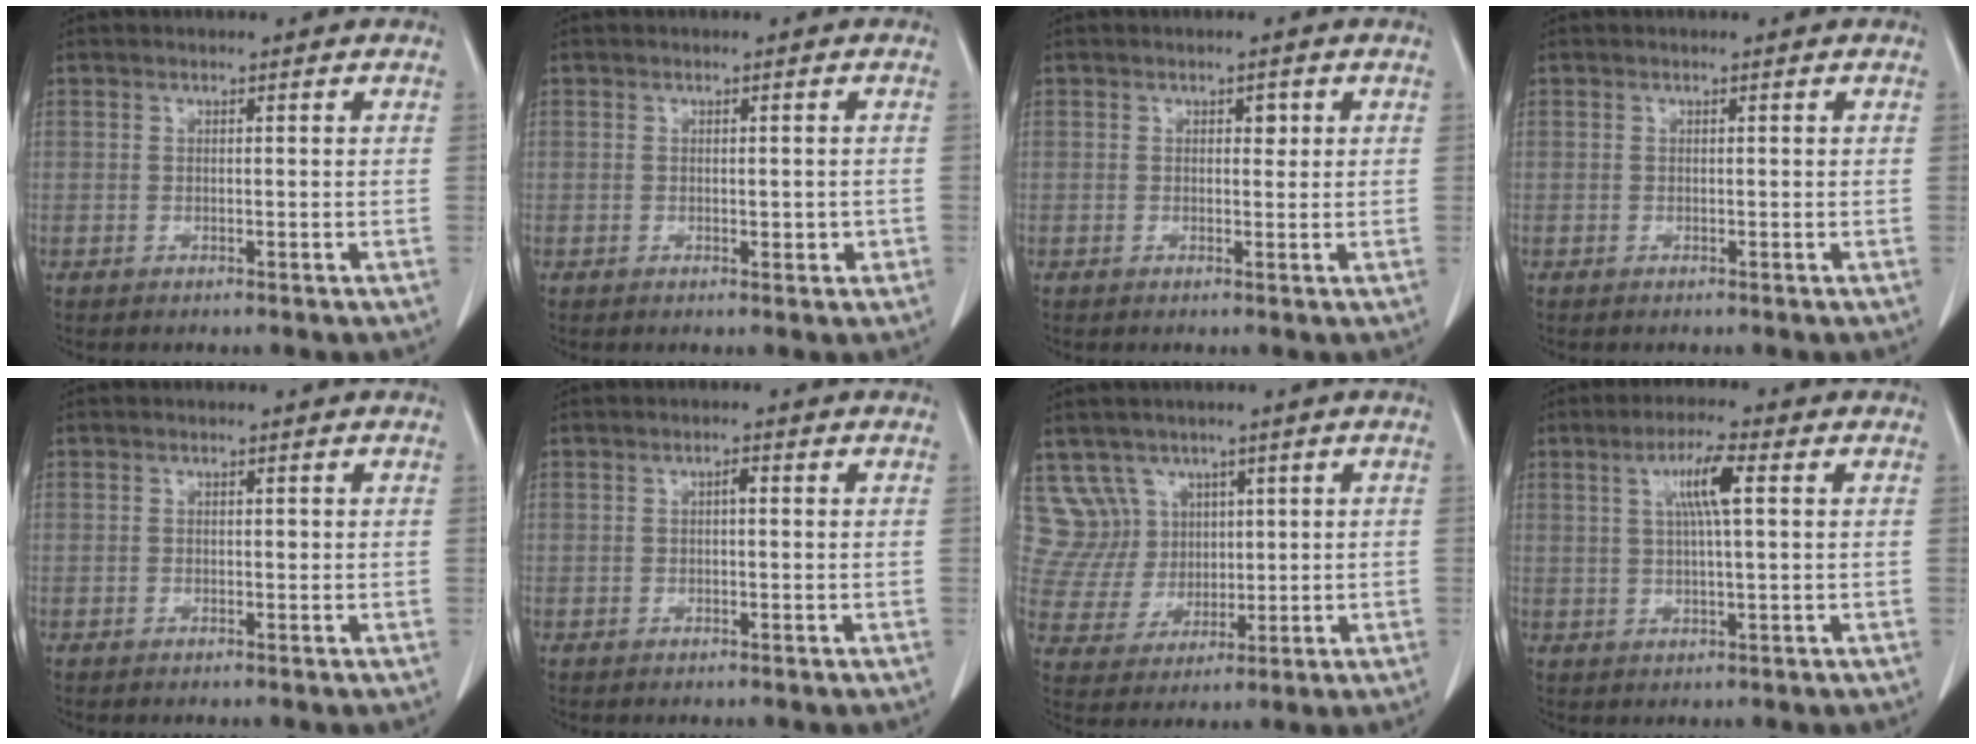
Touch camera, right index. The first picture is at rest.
{"total": 1.6, "force": [-0.3, 0.8, 1.3], "torque": [-0.015, 0.000, 0.000]}
{"total": 1.3, "force": [0.5, 0.7, 0.9], "torque": [-0.011, -0.001, 0.005]}
{"total": 0.0}
{"total": 0.0}
{"total": 1.0, "force": [0.1, 0.3, 0.9], "torque": [-0.015, 0.005, 0.002]}
{"total": 7.6, "force": [4.2, 6.3, -0.3], "torque": [0.006, 0.026, 0.092]}
{"total": 5.8, "force": [1.8, 0.2, 5.5], "torque": [-0.100, 0.006, 0.030]}